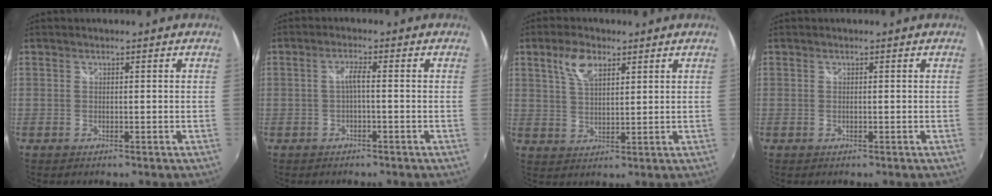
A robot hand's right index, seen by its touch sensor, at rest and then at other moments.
{"total": 2.0, "force": [-0.6, 0.0, 1.9], "torque": [-0.036, 0.003, -0.012]}
{"total": 5.9, "force": [3.2, 2.8, 4.1], "torque": [-0.078, 0.010, 0.060]}
{"total": 0.0}